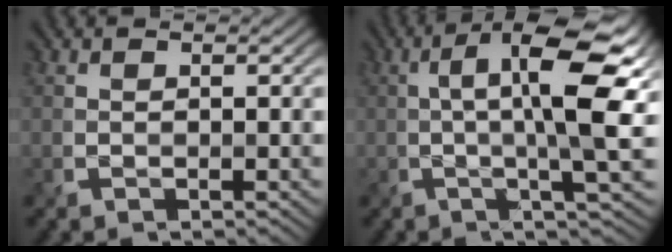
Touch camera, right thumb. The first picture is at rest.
{"total": 12.1, "force": [1.8, 2.9, 11.6], "torque": [-0.187, 0.003, 0.028]}